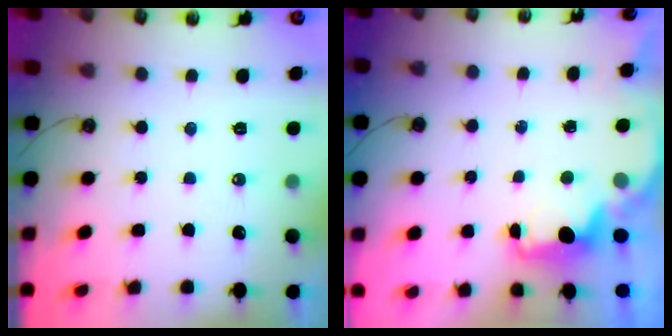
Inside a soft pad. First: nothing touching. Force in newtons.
{"total": 2.2, "press": 2.1, "slide": 0.8}